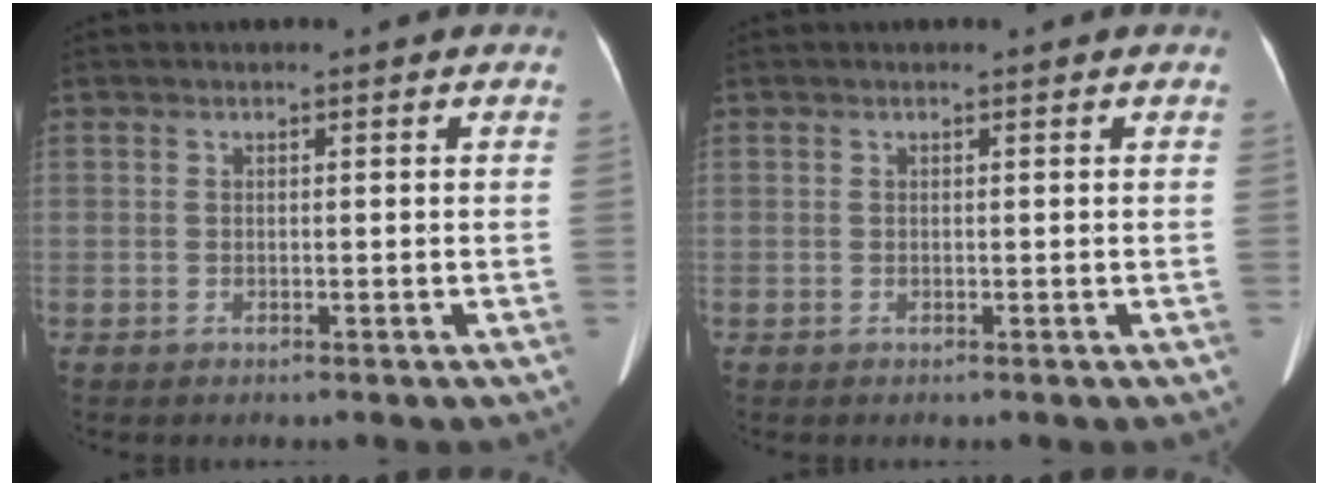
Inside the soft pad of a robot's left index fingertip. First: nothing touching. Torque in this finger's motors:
{"motor_torque": [-0.22, -0.14, 0.01, -0.01]}